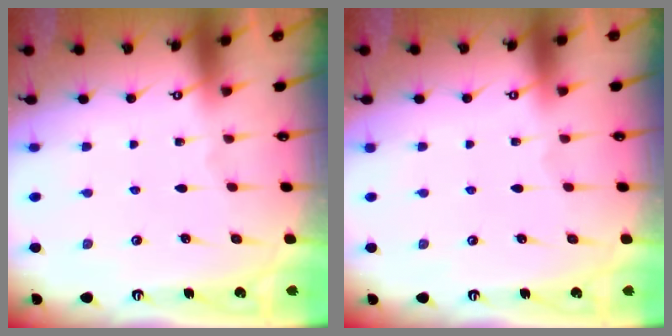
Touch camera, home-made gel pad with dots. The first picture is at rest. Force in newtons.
{"total": 3.8, "press": 3.8, "slide": 0.1}